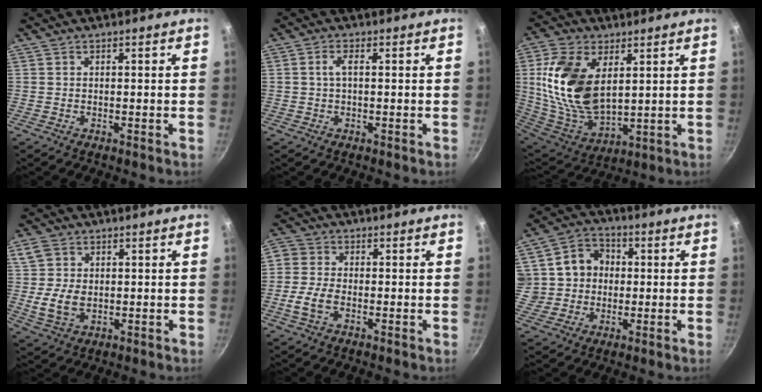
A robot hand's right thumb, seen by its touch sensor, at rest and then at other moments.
{"total": 2.2, "force": [0.2, 0.9, 2.0], "torque": [-0.044, 0.007, 0.003]}
{"total": 19.0, "force": [4.9, 11.1, 14.7], "torque": [-0.278, -0.027, 0.107]}
{"total": 6.9, "force": [0.2, 5.1, 4.7], "torque": [-0.084, -0.010, 0.004]}
{"total": 6.4, "force": [-1.8, 4.1, 4.6], "torque": [-0.096, 0.018, -0.047]}
{"total": 10.8, "force": [1.6, 9.7, 4.5], "torque": [-0.043, 0.016, 0.027]}